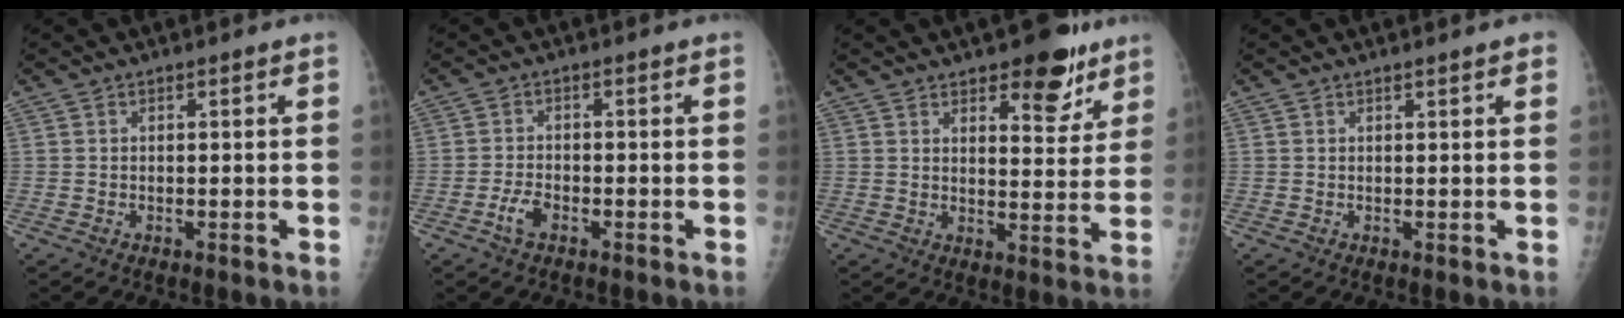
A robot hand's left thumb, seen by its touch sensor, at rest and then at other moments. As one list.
[{"total": 3.1, "force": [-1.7, 1.5, 2.1], "torque": [-0.044, 0.011, -0.034]}, {"total": 10.1, "force": [6.6, 4.4, 6.3], "torque": [-0.048, -0.039, 0.092]}, {"total": 1.6, "force": [1.1, 0.2, 1.1], "torque": [-0.012, 0.001, 0.012]}]